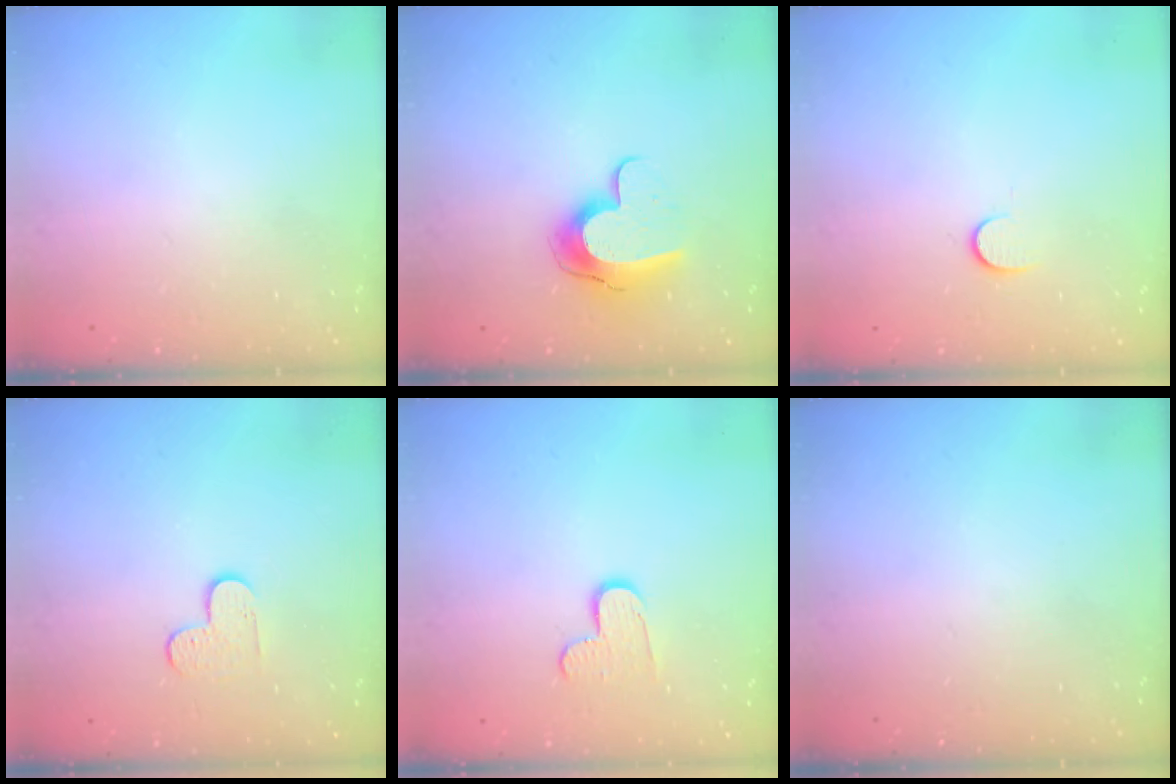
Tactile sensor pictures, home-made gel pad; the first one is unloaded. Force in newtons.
{"total": 11.2, "press": 11.2, "slide": 1.1}
{"total": 5.7, "press": 5.6, "slide": 0.7}
{"total": 4.7, "press": 4.7, "slide": 0.5}
{"total": 8.3, "press": 8.3, "slide": 0.6}
{"total": 0.0}